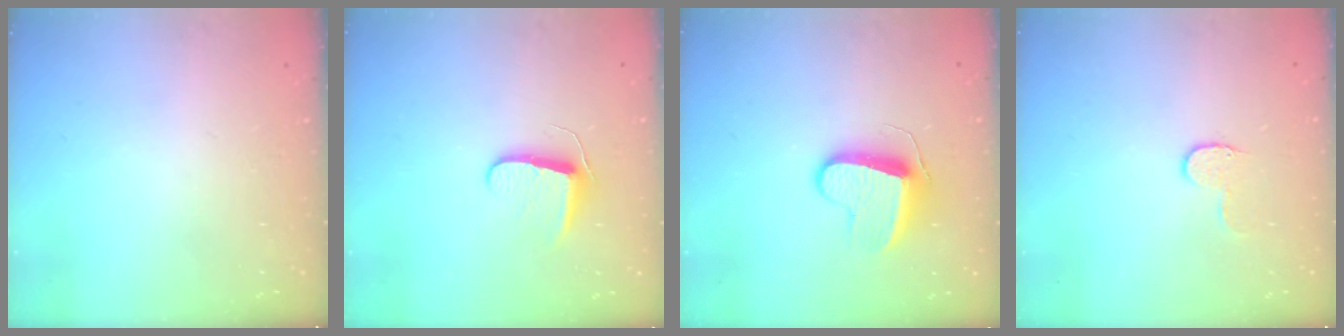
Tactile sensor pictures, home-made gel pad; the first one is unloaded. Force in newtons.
{"total": 7.2, "press": 7.2, "slide": 0.7}
{"total": 9.2, "press": 9.2, "slide": 0.2}
{"total": 4.6, "press": 4.6, "slide": 0.5}